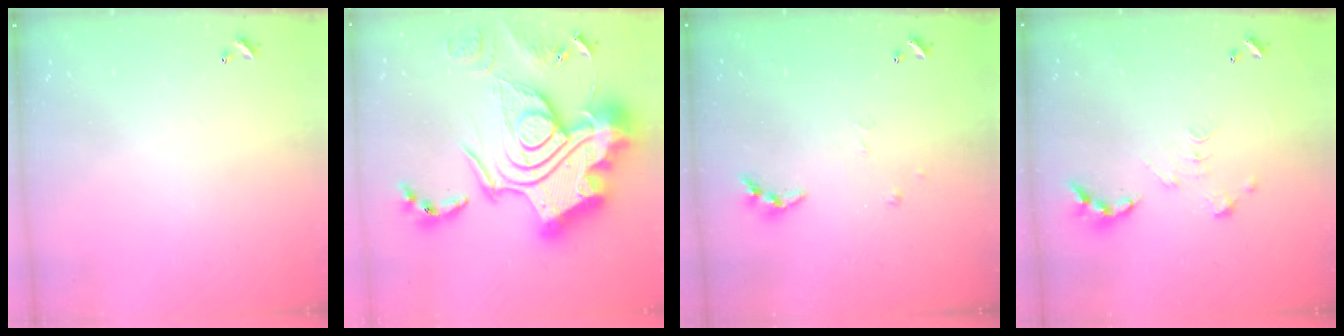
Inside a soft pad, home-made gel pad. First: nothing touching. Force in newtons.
{"total": 0.6, "press": 0.6, "slide": 0.0}
{"total": 4.3, "press": 4.3, "slide": 0.4}
{"total": 0.0}